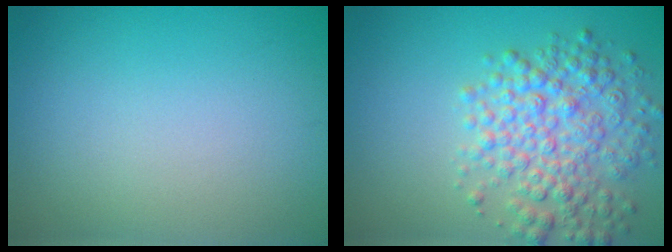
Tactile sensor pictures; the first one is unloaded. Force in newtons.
{"total": 5.5, "press": 5.5, "slide": 0.2}